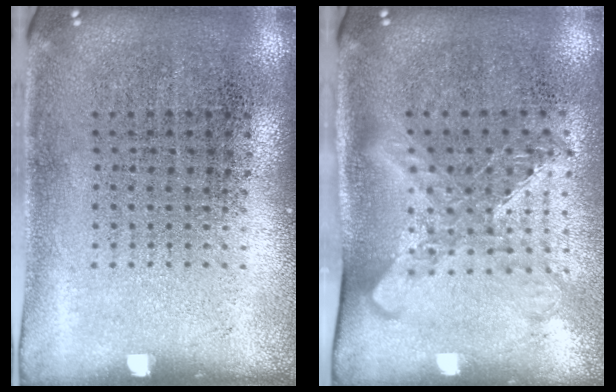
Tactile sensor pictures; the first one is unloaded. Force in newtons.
{"total": 1.6, "press": 1.3, "slide": 0.9}